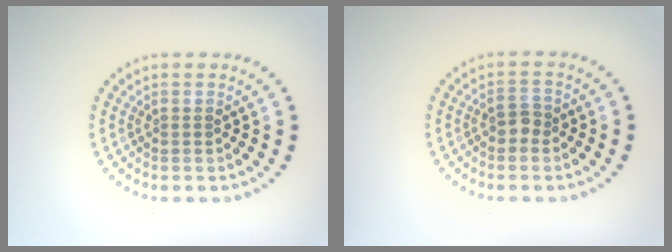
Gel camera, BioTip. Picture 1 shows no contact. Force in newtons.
{"total": 1.5, "press": 1.3, "slide": 0.6}